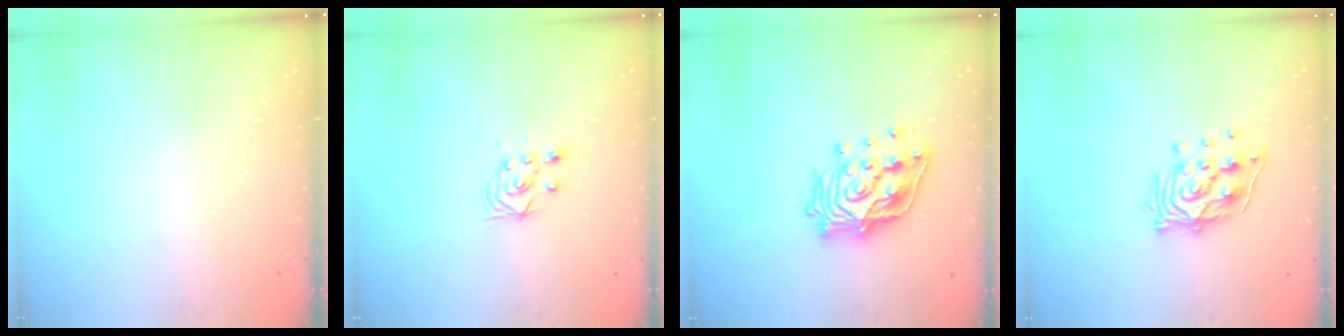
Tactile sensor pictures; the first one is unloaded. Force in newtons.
{"total": 3.5, "press": 3.2, "slide": 1.4}
{"total": 18.3, "press": 18.1, "slide": 2.4}
{"total": 11.7, "press": 11.6, "slide": 1.3}